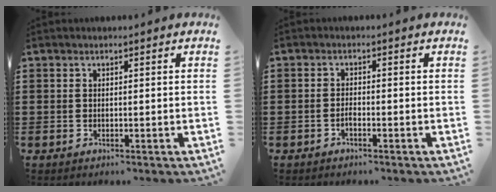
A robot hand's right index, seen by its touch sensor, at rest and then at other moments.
{"total": 1.1, "force": [-0.8, 0.2, 0.8], "torque": [-0.017, -0.004, -0.013]}